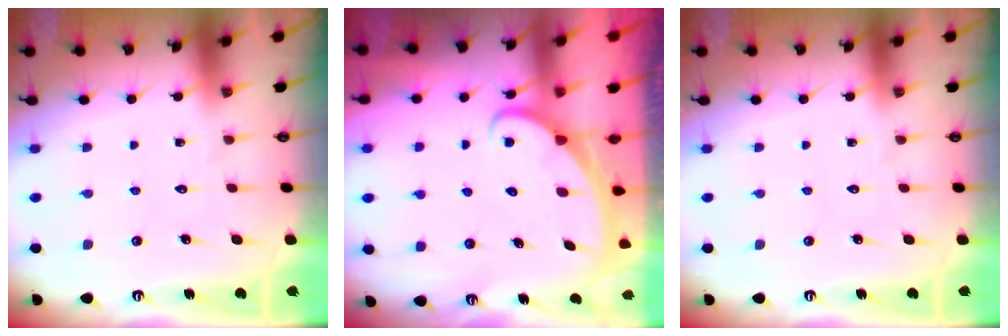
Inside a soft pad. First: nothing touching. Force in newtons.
{"total": 2.2, "press": 2.2, "slide": 0.1}
{"total": 0.0}